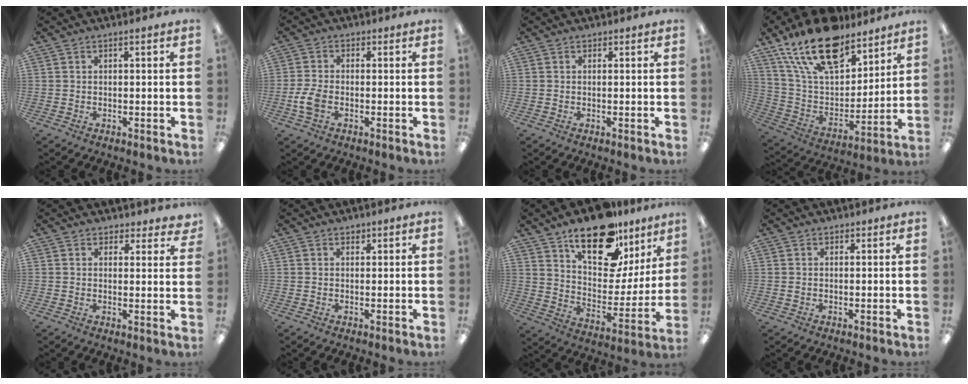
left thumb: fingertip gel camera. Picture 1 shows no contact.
{"total": 5.6, "force": [-1.7, 3.7, 3.9], "torque": [-0.087, 0.005, -0.033]}
{"total": 0.0}
{"total": 21.5, "force": [15.1, 10.2, 11.4], "torque": [-0.216, -0.078, 0.271]}
{"total": 2.6, "force": [2.0, 1.6, 0.5], "torque": [0.002, -0.009, 0.035]}
{"total": 0.9, "force": [0.7, 0.5, 0.2], "torque": [-0.003, 0.002, 0.013]}
{"total": 20.4, "force": [14.3, 9.4, 11.1], "torque": [-0.170, -0.088, 0.247]}
{"total": 0.6, "force": [0.3, 0.5, 0.1], "torque": [-0.003, 0.003, 0.004]}